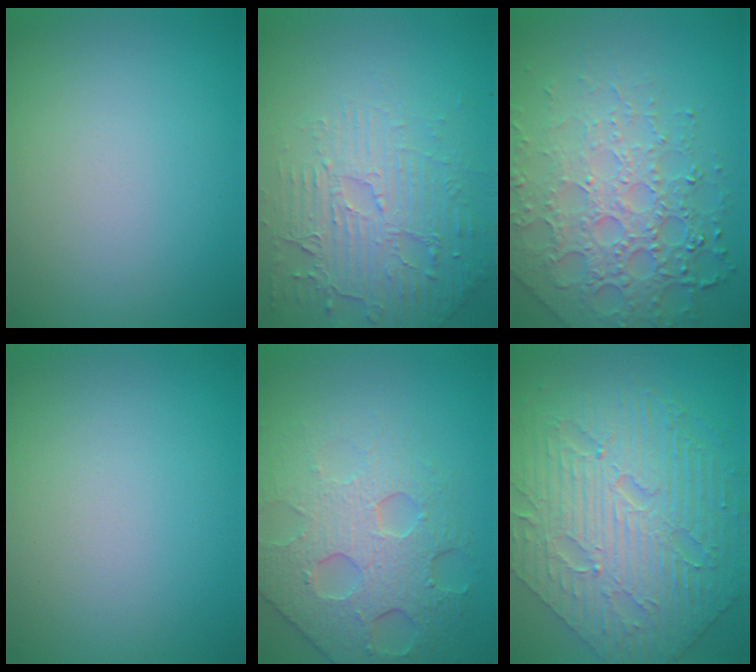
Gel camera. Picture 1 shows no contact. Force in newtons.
{"total": 5.9, "press": 3.7, "slide": 4.6}
{"total": 7.8, "press": 5.4, "slide": 5.6}
{"total": 0.0}
{"total": 5.6, "press": 4.9, "slide": 2.9}
{"total": 10.4, "press": 7.1, "slide": 7.6}